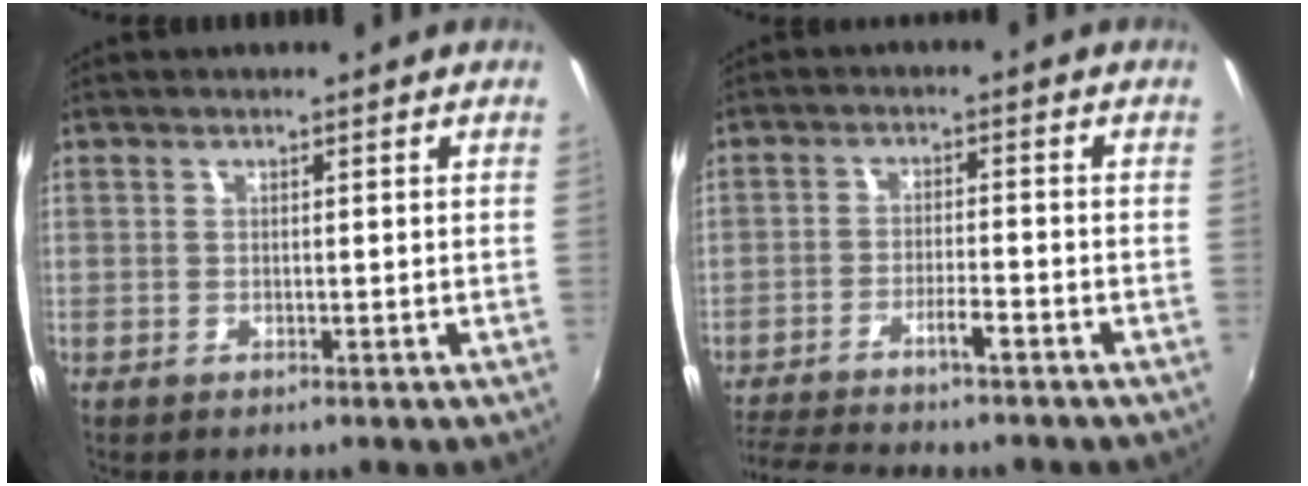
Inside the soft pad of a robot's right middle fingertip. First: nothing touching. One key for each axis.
{"total": 8.4, "fx": -7.2, "fy": 0.6, "fz": 4.3, "tx": -0.097, "ty": -0.006, "tz": -0.120}